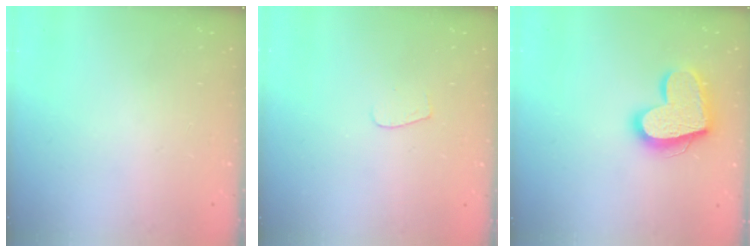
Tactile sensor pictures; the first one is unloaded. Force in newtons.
{"total": 3.5, "press": 3.5, "slide": 0.3}
{"total": 17.7, "press": 17.7, "slide": 1.5}